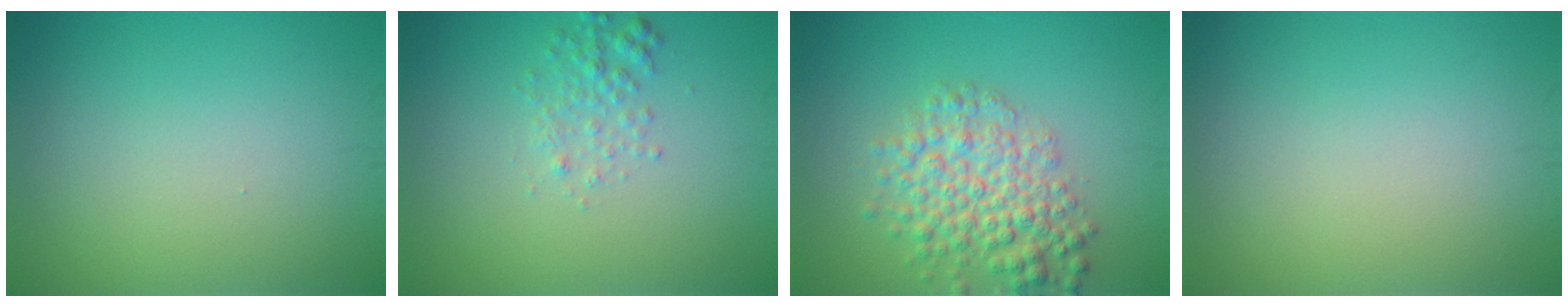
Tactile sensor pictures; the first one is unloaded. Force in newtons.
{"total": 1.8, "press": 1.8, "slide": 0.1}
{"total": 5.2, "press": 5.2, "slide": 0.2}
{"total": 0.0}